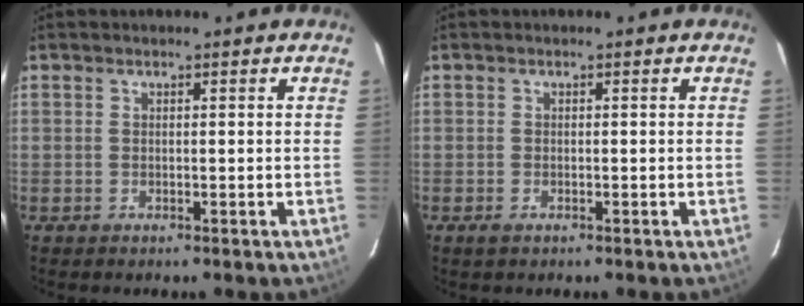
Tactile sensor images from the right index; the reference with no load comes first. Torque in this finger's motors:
{"motor_torque": [0.34, 0.05, 0.12, 0.03]}